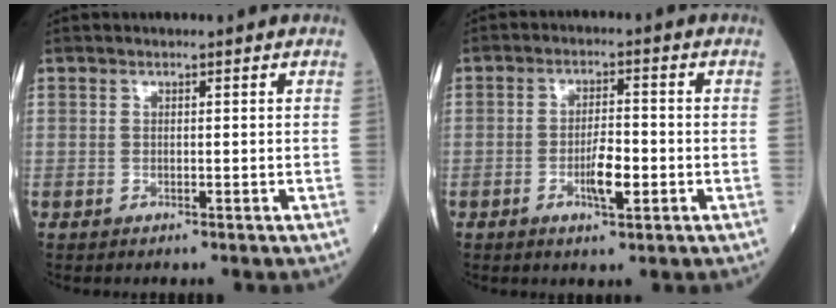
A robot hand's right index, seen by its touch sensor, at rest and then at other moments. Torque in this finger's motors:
{"motor_torque": [0.18, -0.16, 0.04, 0.00]}